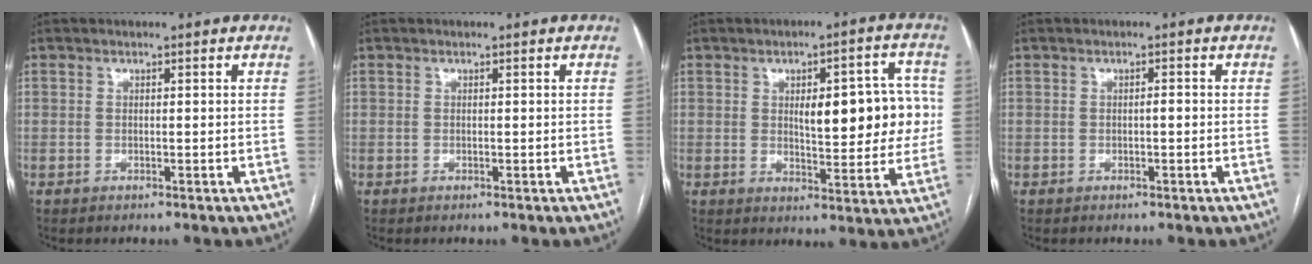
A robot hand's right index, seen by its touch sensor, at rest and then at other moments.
{"total": 0.0}
{"total": 11.9, "force": [1.6, 4.3, 11.0], "torque": [-0.137, 0.023, 0.029]}
{"total": 0.8, "force": [-0.2, 0.1, 0.7], "torque": [-0.011, 0.002, -0.003]}